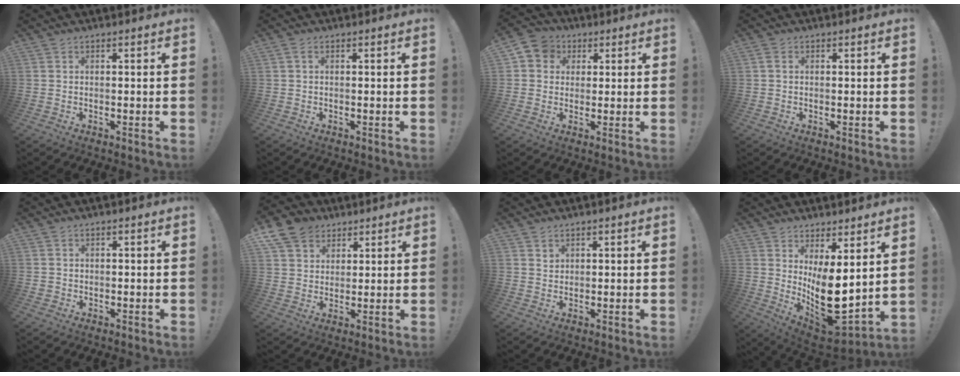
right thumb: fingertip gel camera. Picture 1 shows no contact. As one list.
[{"total": 1.0, "force": [0.1, 0.3, 1.0], "torque": [-0.019, 0.002, 0.003]}, {"total": 6.6, "force": [1.5, 6.1, 2.0], "torque": [-0.027, 0.002, 0.031]}, {"total": 1.0, "force": [0.1, 0.6, 0.8], "torque": [-0.018, 0.004, 0.003]}, {"total": 1.0, "force": [0.0, 1.0, 0.1], "torque": [-0.002, 0.003, -0.001]}, {"total": 9.8, "force": [5.7, 7.3, 2.9], "torque": [-0.051, -0.033, 0.116]}, {"total": 1.7, "force": [1.2, 1.0, 0.3], "torque": [0.007, -0.011, 0.020]}, {"total": 14.1, "force": [0.8, 6.5, 12.5], "torque": [-0.182, -0.036, 0.031]}]